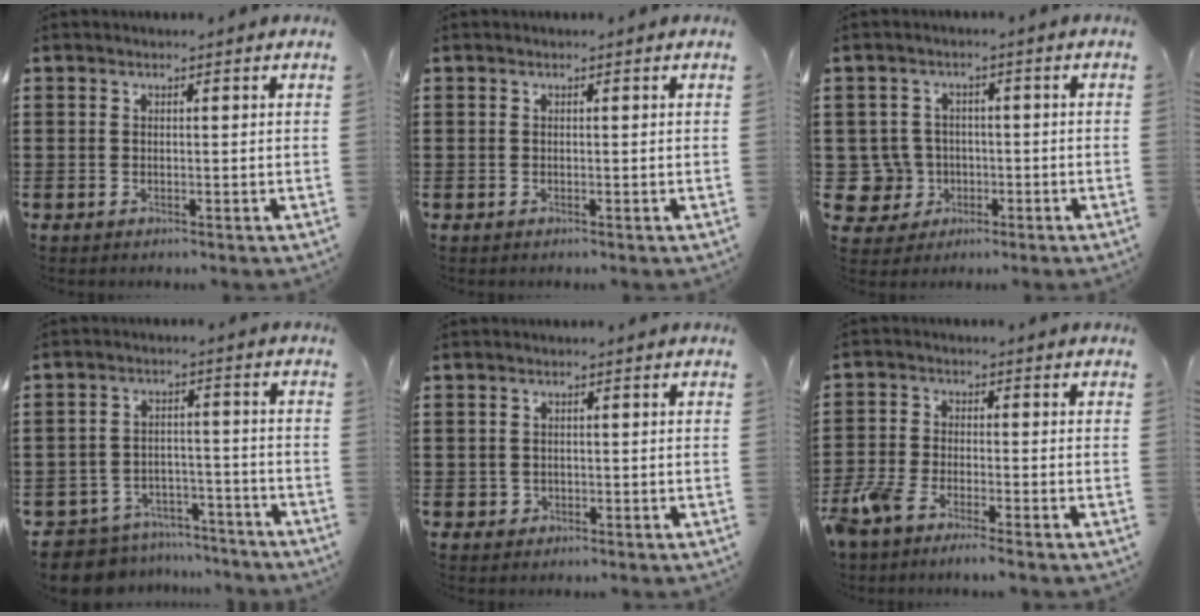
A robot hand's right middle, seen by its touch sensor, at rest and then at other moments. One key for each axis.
{"total": 0.0}
{"total": 5.8, "fx": -1.0, "fy": 5.4, "fz": 1.9, "tx": -0.071, "ty": 0.006, "tz": -0.021}
{"total": 7.3, "fx": -7.1, "fy": 1.3, "fz": 0.5, "tx": -0.023, "ty": 0.013, "tz": -0.145}
{"total": 0.8, "fx": -0.1, "fy": 0.8, "fz": 0.1, "tx": -0.005, "ty": 0.006, "tz": -0.003}
{"total": 4.4, "fx": -3.9, "fy": 0.7, "fz": 1.9, "tx": -0.070, "ty": -0.014, "tz": -0.085}